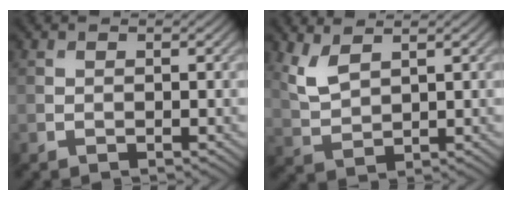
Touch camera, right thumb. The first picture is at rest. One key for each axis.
{"total": 4.2, "fx": 2.5, "fy": 1.8, "fz": 2.8, "tx": -0.078, "ty": 0.000, "tz": 0.059}